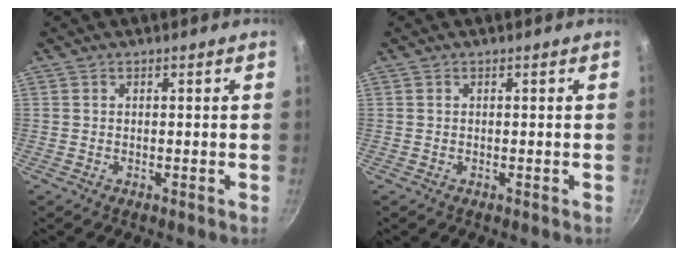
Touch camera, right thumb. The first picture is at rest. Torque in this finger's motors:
{"motor_torque": [-0.02, 0.02, 0.00, 0.00, 0.00]}